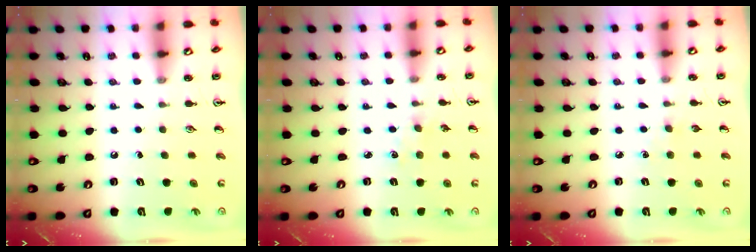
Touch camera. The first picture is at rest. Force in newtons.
{"total": 2.4, "press": 2.4, "slide": 0.4}
{"total": 2.9, "press": 2.9, "slide": 0.4}